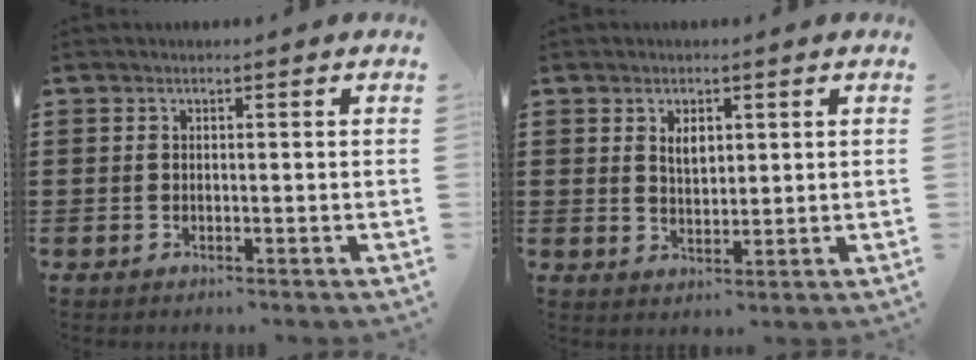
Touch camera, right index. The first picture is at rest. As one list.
[{"total": 2.7, "force": [1.2, 1.4, 1.9], "torque": [-0.035, 0.001, 0.019]}]